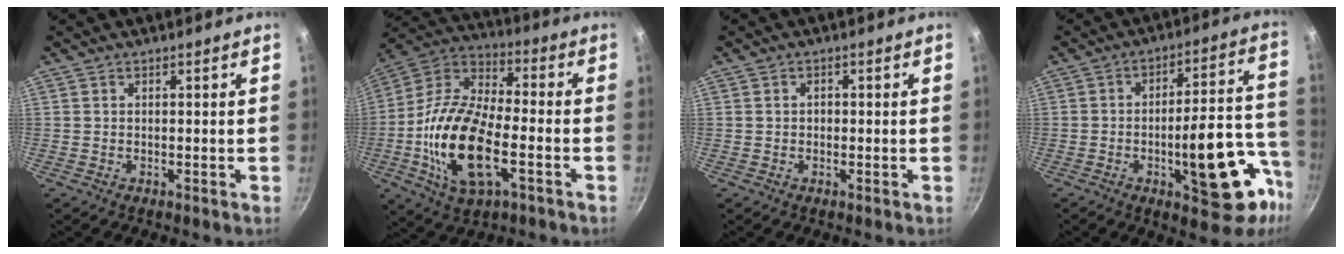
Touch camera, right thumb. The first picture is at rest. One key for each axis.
{"total": 20.7, "fx": -5.4, "fy": 9.6, "fz": 17.5, "tx": -0.337, "ty": 0.026, "tz": -0.114}
{"total": 1.1, "fx": -0.1, "fy": 0.9, "fz": 0.6, "tx": -0.007, "ty": 0.004, "tz": -0.001}
{"total": 22.4, "fx": -8.1, "fy": 9.1, "fz": 18.8, "tx": -0.210, "ty": 0.052, "tz": -0.109}